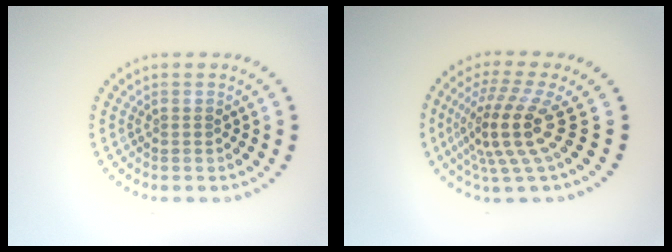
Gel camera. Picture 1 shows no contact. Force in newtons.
{"total": 5.1, "press": 3.6, "slide": 3.5}